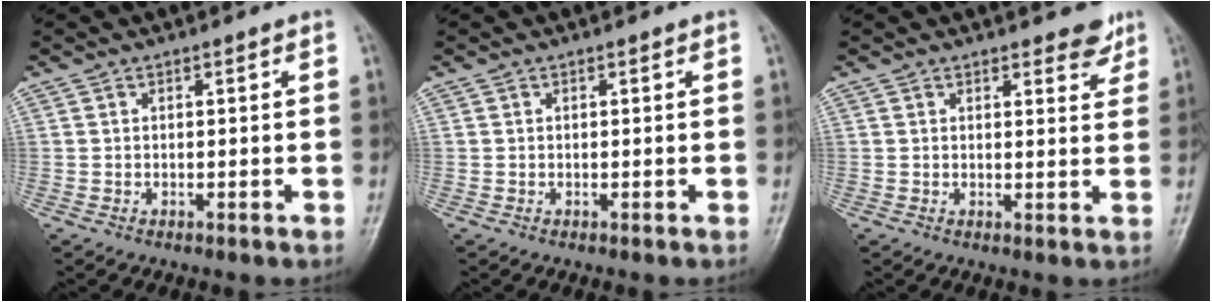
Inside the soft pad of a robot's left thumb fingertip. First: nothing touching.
{"total": 0.0}
{"total": 4.0, "force": [2.9, 1.6, 2.3], "torque": [-0.007, -0.017, 0.036]}